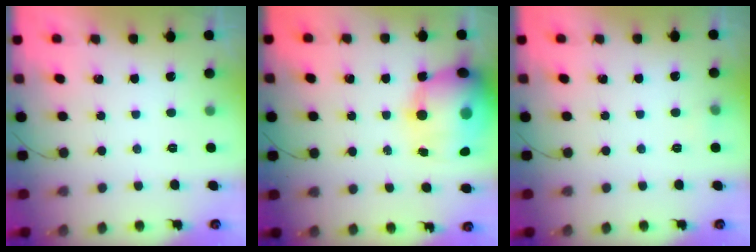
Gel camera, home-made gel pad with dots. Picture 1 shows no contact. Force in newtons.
{"total": 24.0, "press": 23.4, "slide": 5.4}
{"total": 3.7, "press": 3.4, "slide": 1.4}